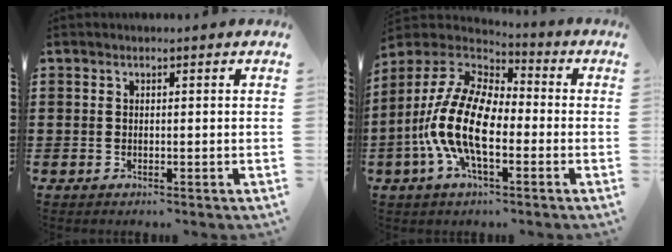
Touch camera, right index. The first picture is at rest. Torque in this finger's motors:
{"motor_torque": [2.14, 0.00, 1.05, 0.21]}